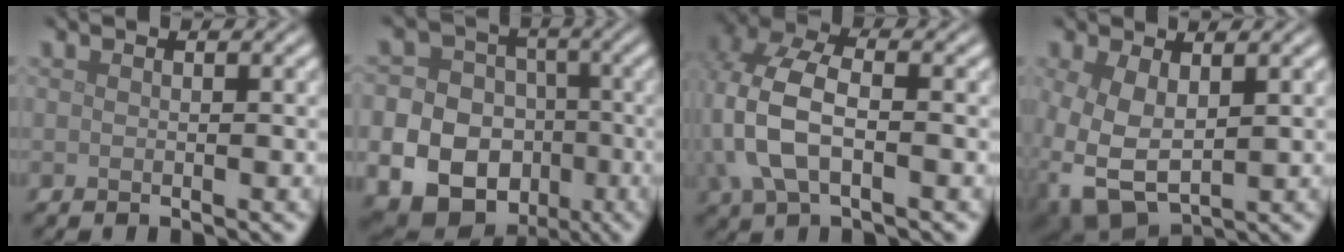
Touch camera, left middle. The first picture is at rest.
{"total": 21.1, "force": [-7.1, 19.1, 5.4], "torque": [-0.141, -0.044, -0.131]}
{"total": 6.9, "force": [-0.5, 4.1, 5.5], "torque": [-0.135, 0.005, -0.016]}
{"total": 6.6, "force": [-0.7, 4.3, 5.0], "torque": [-0.135, -0.026, 0.003]}